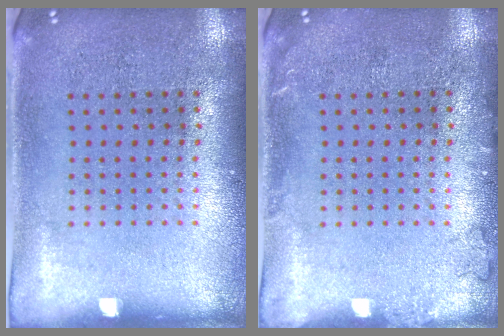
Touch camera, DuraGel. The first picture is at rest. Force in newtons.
{"total": 1.0, "press": 1.0, "slide": 0.1}